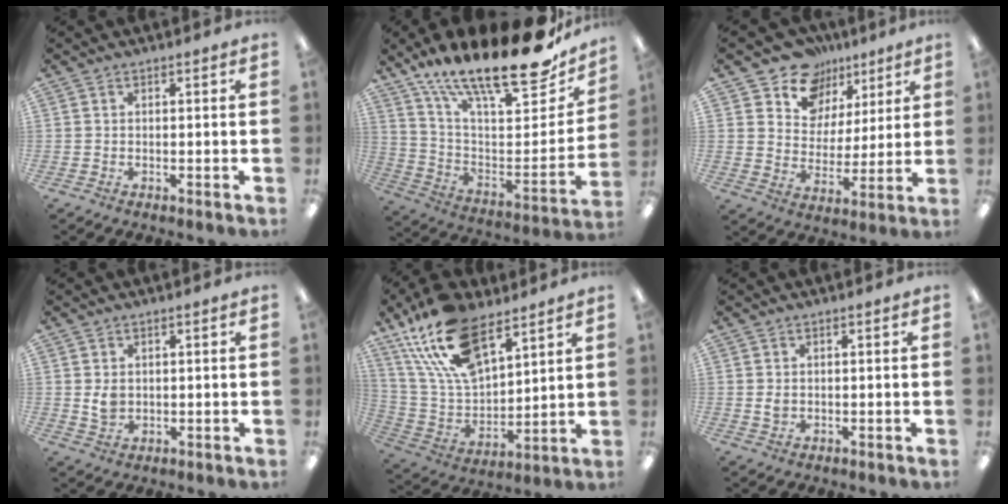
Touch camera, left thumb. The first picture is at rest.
{"total": 22.8, "force": [17.0, 6.4, 13.8], "torque": [-0.208, -0.126, 0.281]}
{"total": 12.2, "force": [8.6, 8.5, 1.7], "torque": [-0.041, -0.065, 0.166]}
{"total": 3.4, "force": [0.8, 2.5, 2.2], "torque": [-0.043, -0.002, 0.010]}
{"total": 21.4, "force": [13.5, 10.4, 13.0], "torque": [-0.267, -0.059, 0.245]}
{"total": 1.6, "force": [0.3, 1.0, 1.2], "torque": [-0.024, 0.004, 0.004]}